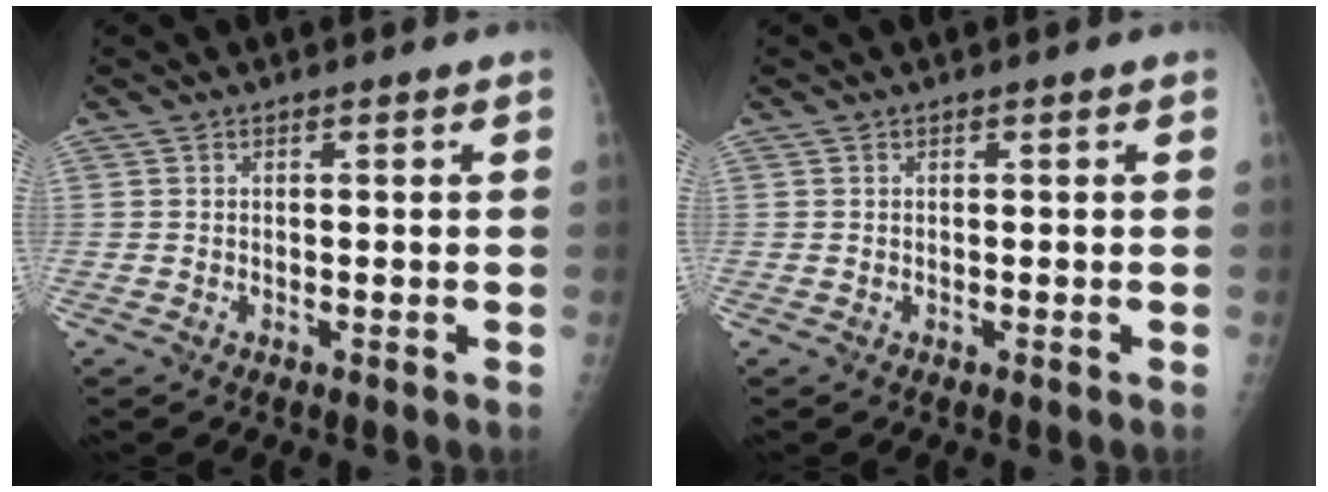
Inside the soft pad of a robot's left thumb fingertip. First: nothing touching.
{"total": 0.0}